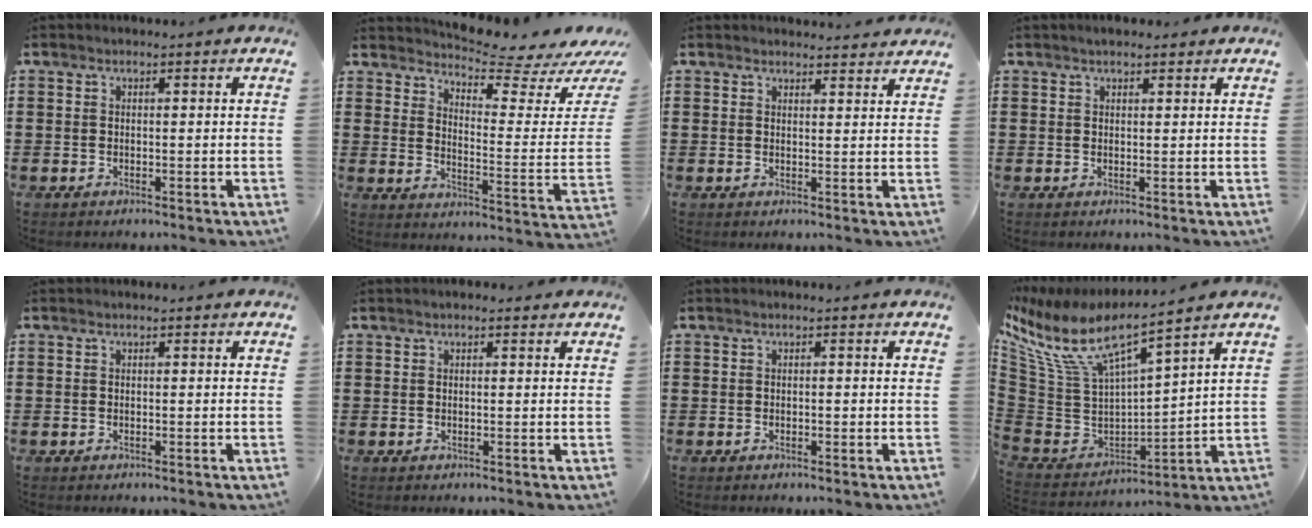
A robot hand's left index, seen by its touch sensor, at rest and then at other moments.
{"total": 4.9, "force": [4.4, 0.1, 2.0], "torque": [-0.049, -0.049, 0.070]}
{"total": 2.1, "force": [2.1, 0.2, 0.1], "torque": [-0.007, -0.003, 0.041]}
{"total": 1.2, "force": [1.0, 0.3, 0.4], "torque": [-0.009, 0.003, 0.019]}
{"total": 0.0}
{"total": 0.5, "force": [0.3, 0.3, 0.3], "torque": [-0.005, 0.005, 0.005]}
{"total": 0.0}
{"total": 7.9, "force": [5.5, 2.1, 5.2], "torque": [-0.138, -0.050, 0.088]}